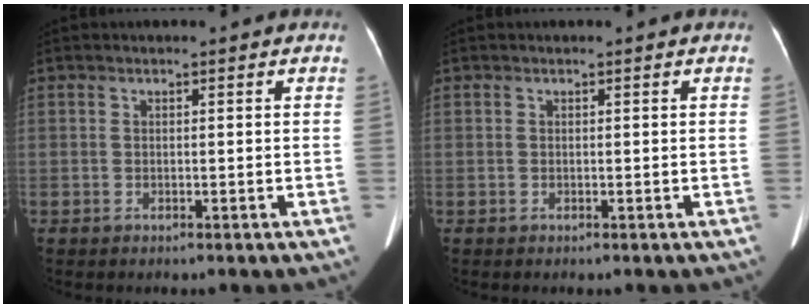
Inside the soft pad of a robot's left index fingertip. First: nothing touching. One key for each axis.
{"total": 0.0}